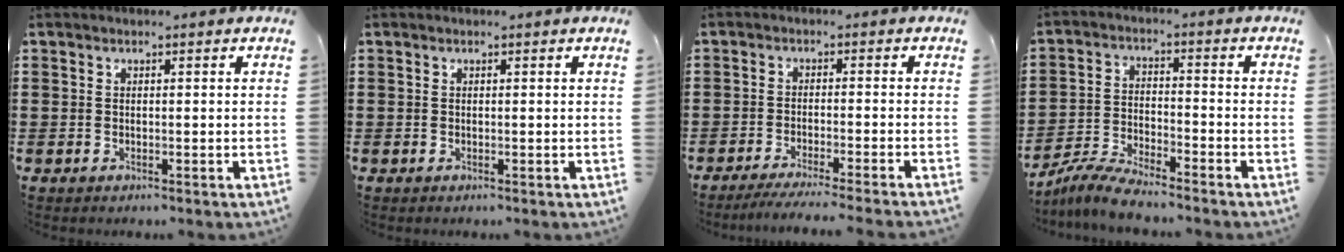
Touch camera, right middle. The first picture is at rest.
{"total": 0.0}
{"total": 3.2, "force": [-2.8, -0.4, 1.5], "torque": [-0.025, -0.002, -0.056]}
{"total": 5.8, "force": [-5.5, 0.4, 1.8], "torque": [-0.044, -0.003, -0.108]}